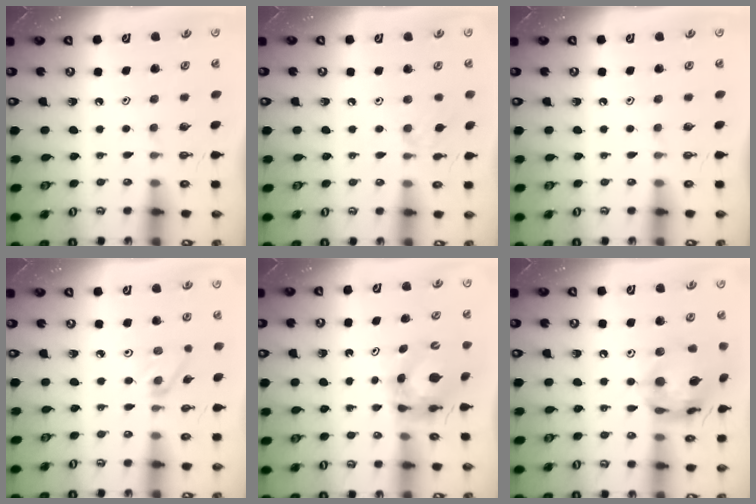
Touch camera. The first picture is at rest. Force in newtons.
{"total": 4.1, "press": 4.1, "slide": 0.8}
{"total": 0.0}
{"total": 2.8, "press": 2.7, "slide": 0.4}
{"total": 5.8, "press": 5.8, "slide": 0.6}
{"total": 16.5, "press": 16.5, "slide": 1.2}